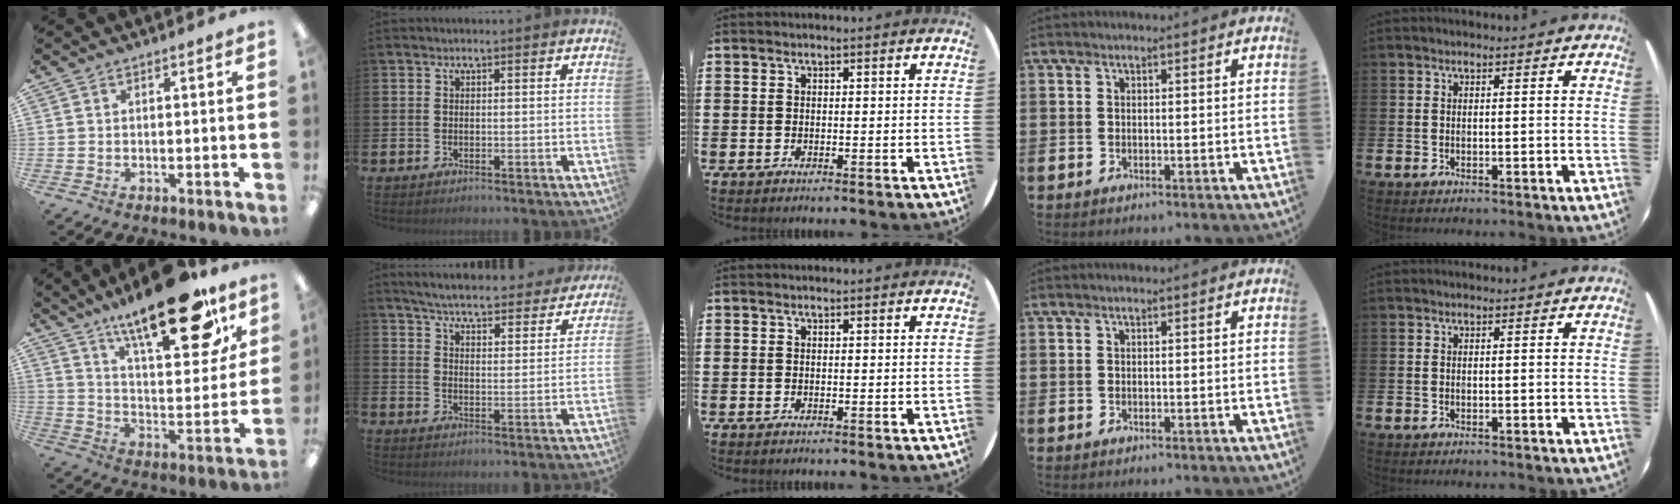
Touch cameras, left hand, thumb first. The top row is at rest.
{"thumb": {"total": 24.8, "force": [17.1, 8.0, 16.1], "torque": [-0.236, -0.105, 0.275]}, "index": {"total": 5.7, "force": [5.5, 0.5, 1.5], "torque": [-0.048, -0.038, 0.091]}}